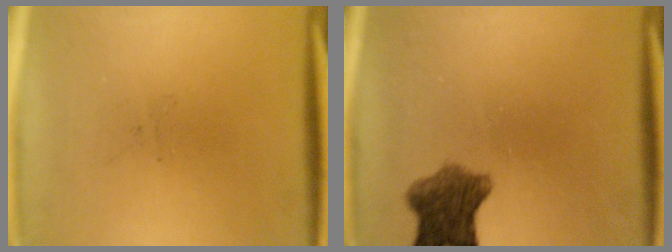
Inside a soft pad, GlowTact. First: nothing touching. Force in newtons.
{"total": 7.2}